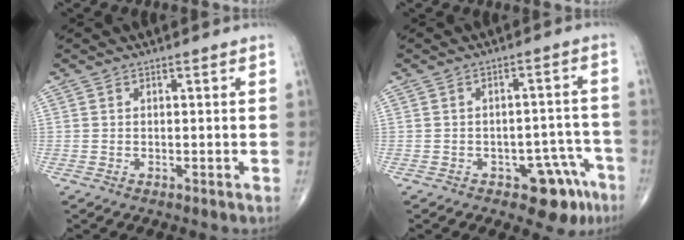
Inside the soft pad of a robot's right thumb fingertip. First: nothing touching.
{"total": 8.4, "force": [-4.9, 4.5, 5.2], "torque": [-0.027, 0.039, -0.057]}